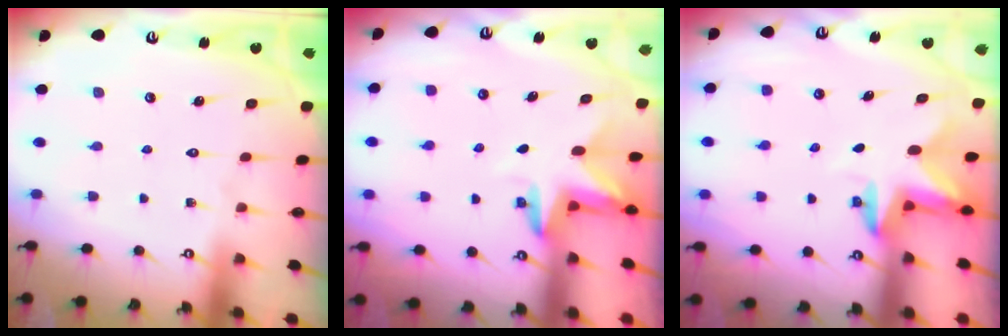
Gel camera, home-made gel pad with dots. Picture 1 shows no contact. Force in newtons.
{"total": 3.2, "press": 3.2, "slide": 0.2}
{"total": 2.8, "press": 2.8, "slide": 0.5}